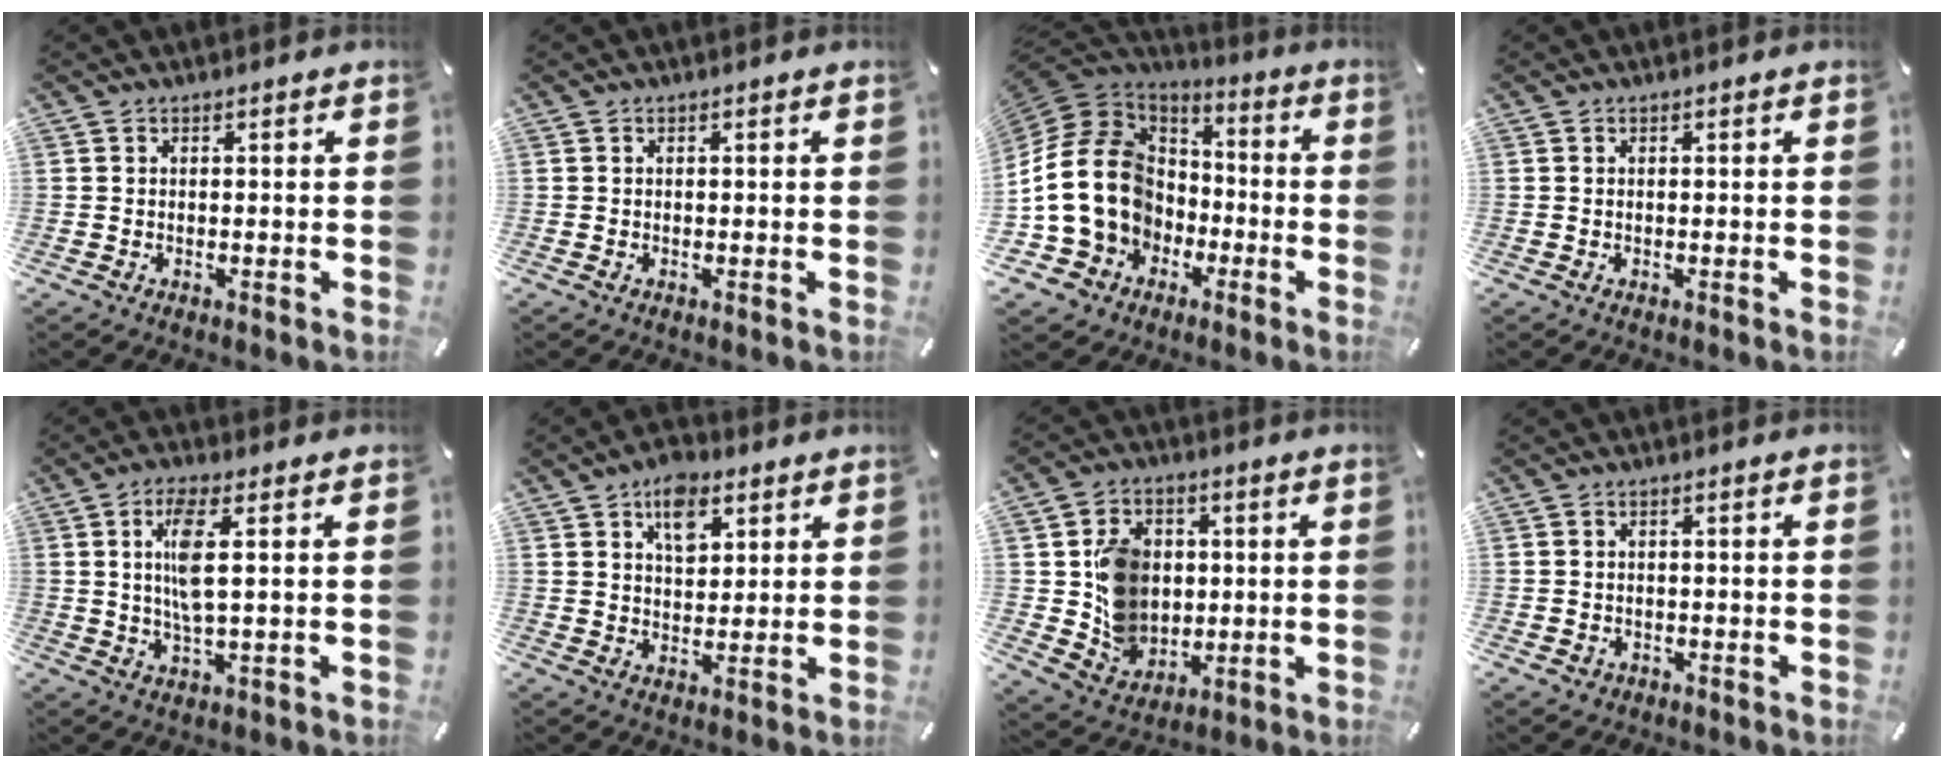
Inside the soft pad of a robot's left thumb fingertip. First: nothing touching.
{"total": 0.0}
{"total": 20.7, "force": [-2.4, 17.5, 10.8], "torque": [-0.232, 0.014, -0.027]}
{"total": 0.0}
{"total": 7.9, "force": [1.6, 2.0, 7.5], "torque": [-0.169, -0.005, 0.019]}
{"total": 8.0, "force": [4.3, 5.1, 4.4], "torque": [-0.054, -0.015, 0.071]}
{"total": 11.2, "force": [1.7, 10.0, 4.7], "torque": [-0.097, 0.005, 0.044]}
{"total": 1.5, "force": [-0.3, 1.4, 0.5], "torque": [-0.011, 0.005, -0.009]}